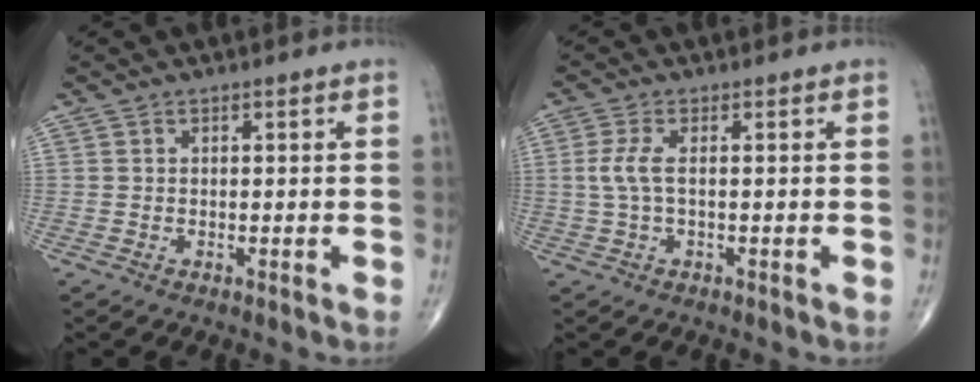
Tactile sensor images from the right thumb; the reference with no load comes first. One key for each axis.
{"total": 3.7, "fx": 0.2, "fy": 1.2, "fz": 3.5, "tx": -0.100, "ty": 0.003, "tz": 0.003}